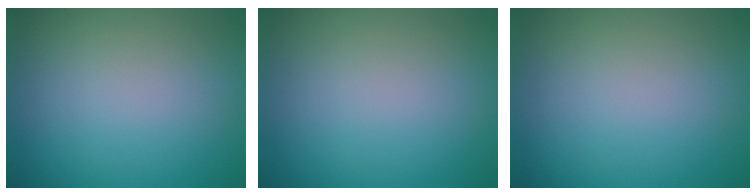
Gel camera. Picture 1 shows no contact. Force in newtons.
{"total": 0.0}
{"total": 0.0}